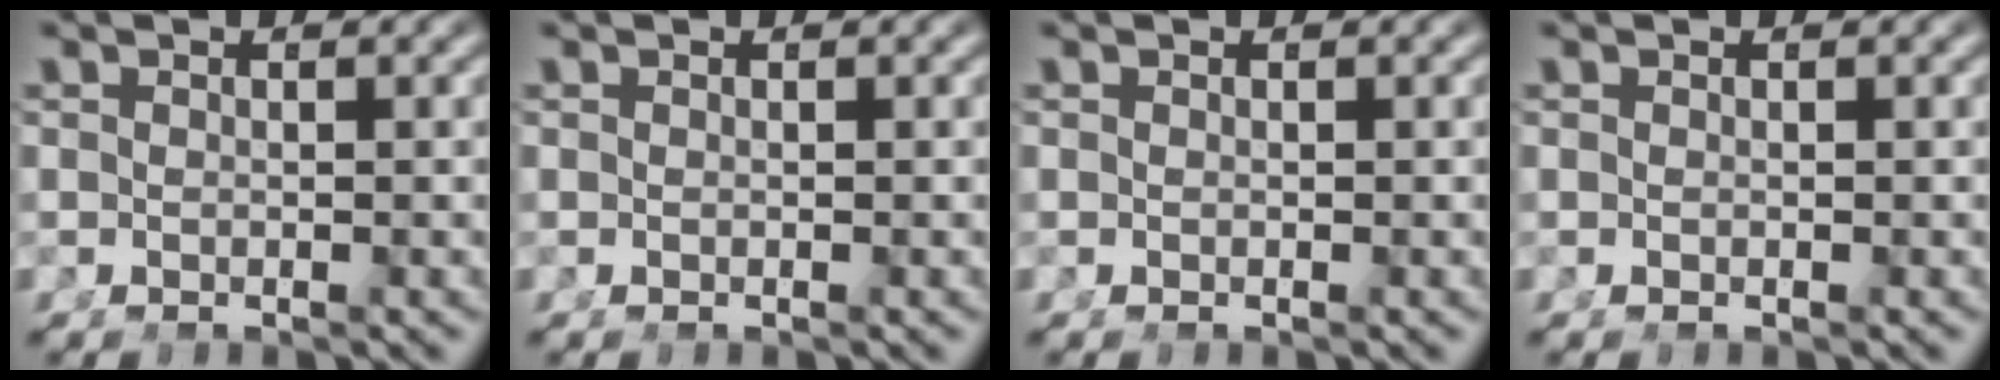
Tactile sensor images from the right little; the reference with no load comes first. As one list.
[{"total": 0.0}, {"total": 0.0}, {"total": 0.0}]